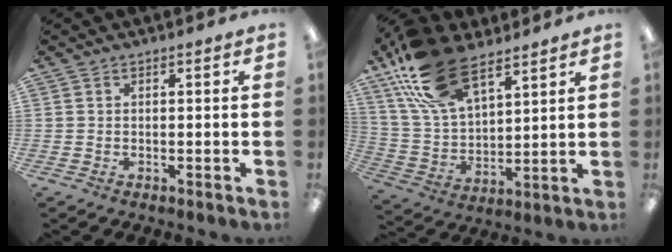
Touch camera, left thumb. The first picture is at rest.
{"total": 20.1, "force": [12.8, 9.9, 11.9], "torque": [-0.254, -0.045, 0.233]}